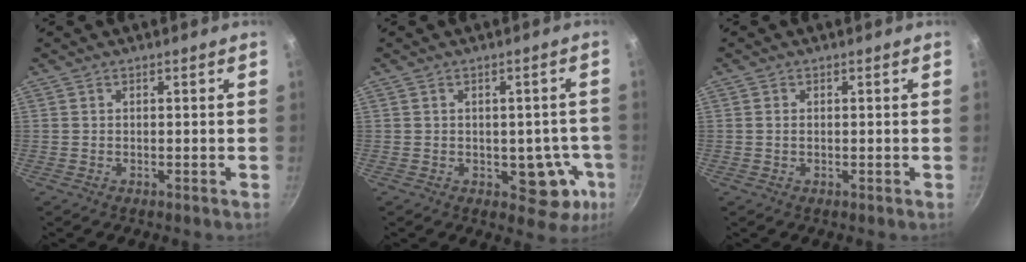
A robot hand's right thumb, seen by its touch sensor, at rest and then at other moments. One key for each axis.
{"total": 8.9, "fx": -2.2, "fy": 5.7, "fz": 6.4, "tx": -0.020, "ty": 0.017, "tz": -0.021}
{"total": 0.8, "fx": 0.1, "fy": 0.6, "fz": 0.5, "tx": -0.009, "ty": 0.002, "tz": 0.001}